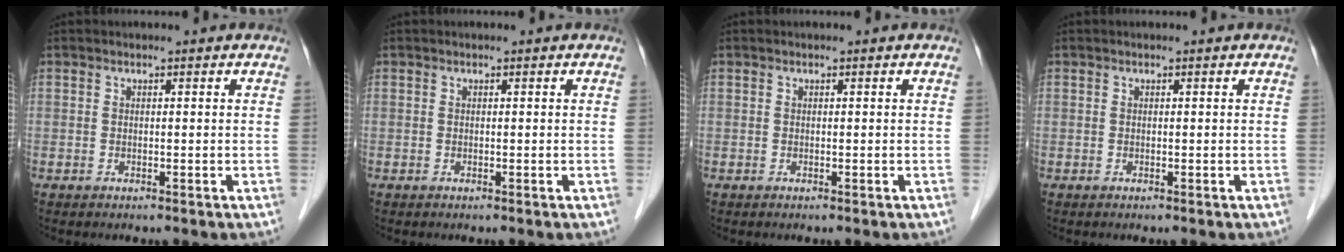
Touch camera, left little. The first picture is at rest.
{"total": 0.0}
{"total": 0.0}
{"total": 0.0}